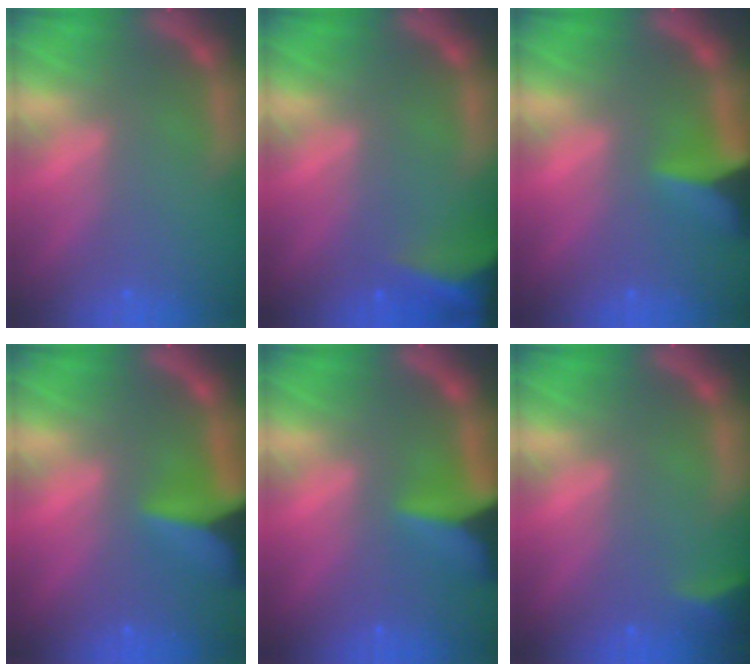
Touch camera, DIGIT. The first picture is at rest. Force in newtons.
{"total": 9.5}
{"total": 6.0}
{"total": 8.4}
{"total": 7.5}
{"total": 2.4}